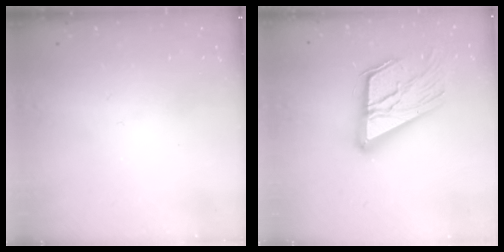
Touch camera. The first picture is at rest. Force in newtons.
{"total": 20.9, "press": 20.8, "slide": 2.2}